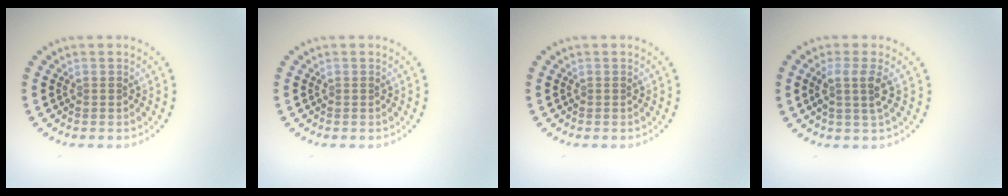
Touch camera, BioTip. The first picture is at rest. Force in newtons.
{"total": 0.0}
{"total": 0.0}
{"total": 2.4, "press": 1.8, "slide": 1.6}